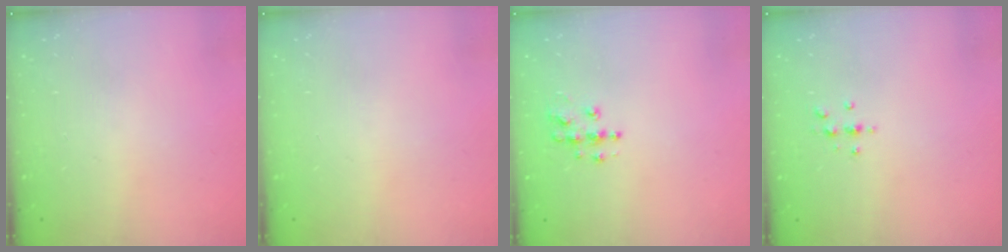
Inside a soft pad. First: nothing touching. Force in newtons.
{"total": 0.0}
{"total": 7.0, "press": 7.0, "slide": 0.3}
{"total": 3.0, "press": 3.0, "slide": 0.4}